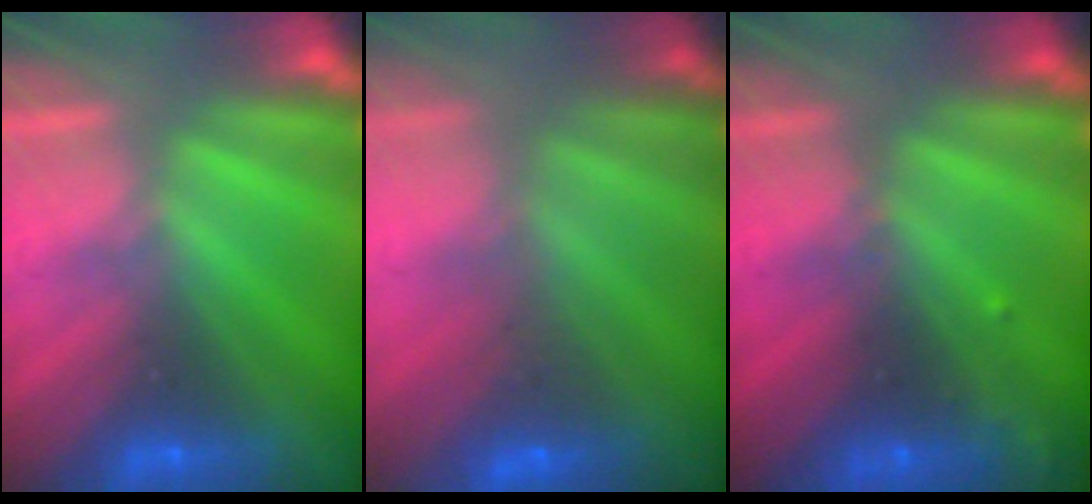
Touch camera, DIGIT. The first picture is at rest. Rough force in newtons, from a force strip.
{"total": 2.4}
{"total": 2.9}